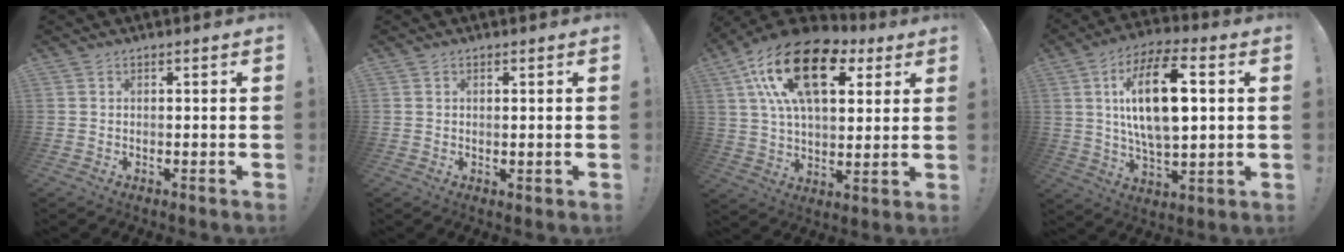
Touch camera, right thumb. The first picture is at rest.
{"total": 1.2, "force": [0.8, 0.6, 0.7], "torque": [0.000, -0.006, 0.012]}
{"total": 23.7, "force": [9.7, 12.3, 17.7], "torque": [-0.303, -0.040, 0.169]}
{"total": 19.6, "force": [3.9, 8.9, 17.1], "torque": [-0.305, -0.001, 0.053]}